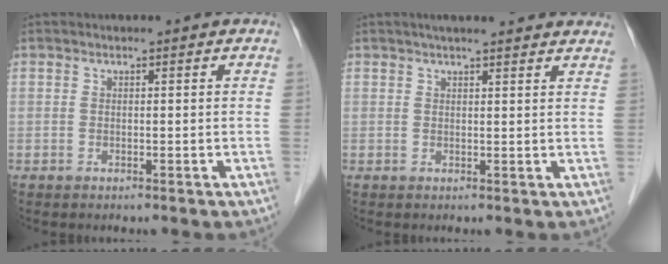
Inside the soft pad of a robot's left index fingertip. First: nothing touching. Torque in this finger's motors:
{"motor_torque": [0.27, -0.25, 0.01, 0.00]}